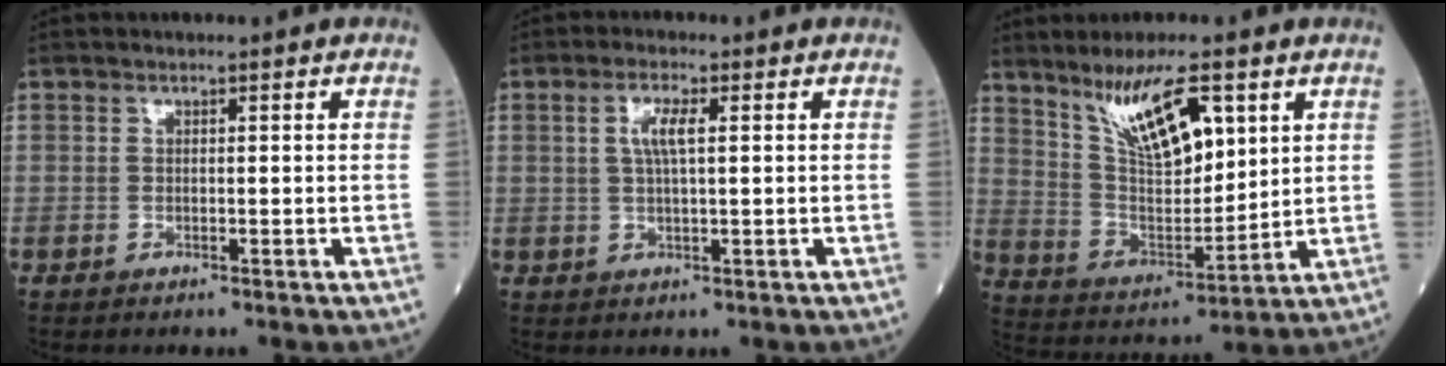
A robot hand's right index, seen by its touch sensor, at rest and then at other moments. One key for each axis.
{"total": 3.6, "fx": 0.9, "fy": 0.6, "fz": 3.4, "tx": -0.070, "ty": 0.005, "tz": 0.018}
{"total": 12.3, "fx": 6.8, "fy": 3.2, "fz": 9.8, "tx": -0.181, "ty": 0.003, "tz": 0.135}